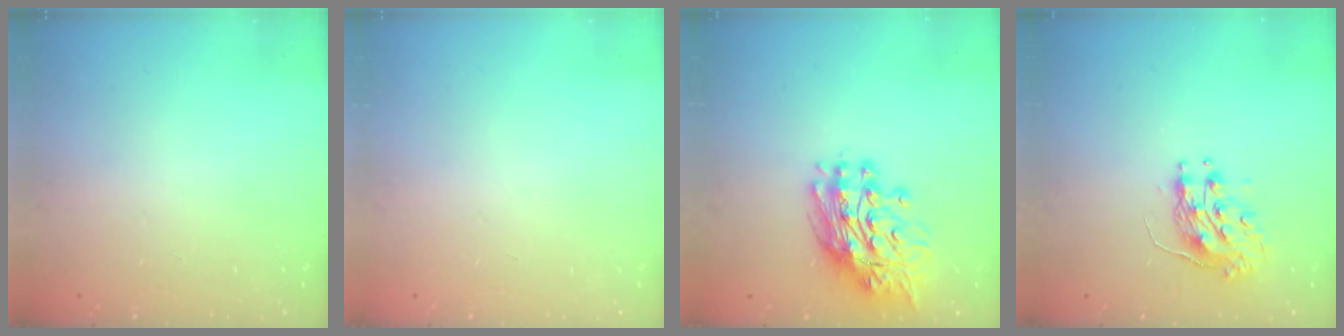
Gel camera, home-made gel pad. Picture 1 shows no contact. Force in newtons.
{"total": 0.0}
{"total": 14.5, "press": 14.4, "slide": 1.3}
{"total": 9.3, "press": 9.3, "slide": 0.8}